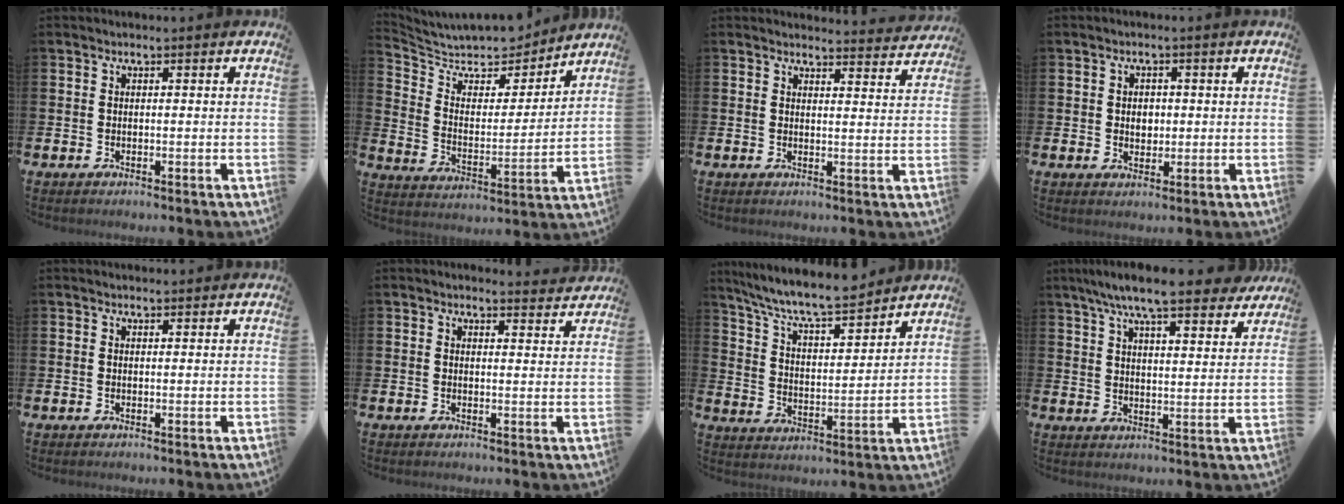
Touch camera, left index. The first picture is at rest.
{"total": 7.5, "force": [6.9, 2.5, 1.5], "torque": [-0.069, -0.057, 0.117]}
{"total": 3.3, "force": [3.3, 0.1, 0.0], "torque": [0.012, -0.029, 0.056]}
{"total": 2.1, "force": [0.3, 1.7, 1.1], "torque": [-0.010, 0.004, 0.000]}
{"total": 0.7, "force": [0.6, 0.1, 0.2], "torque": [0.003, -0.001, 0.010]}
{"total": 2.4, "force": [2.4, 0.2, 0.0], "torque": [0.005, -0.015, 0.042]}
{"total": 8.8, "force": [8.3, 0.9, 2.8], "torque": [-0.095, -0.056, 0.144]}
{"total": 9.3, "force": [8.4, 1.1, 3.8], "torque": [-0.092, -0.038, 0.149]}